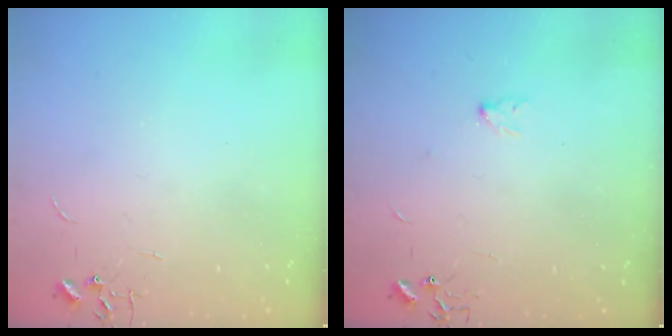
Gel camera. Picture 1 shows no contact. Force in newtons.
{"total": 5.5, "press": 4.4, "slide": 3.2}